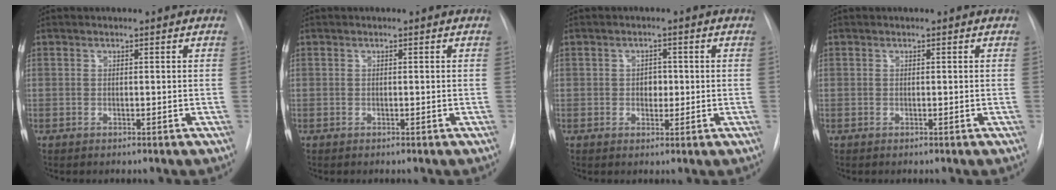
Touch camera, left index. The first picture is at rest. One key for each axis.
{"total": 0.0}
{"total": 2.1, "fx": -0.2, "fy": 1.6, "fz": 1.4, "tx": -0.016, "ty": 0.000, "tz": -0.002}
{"total": 0.0}